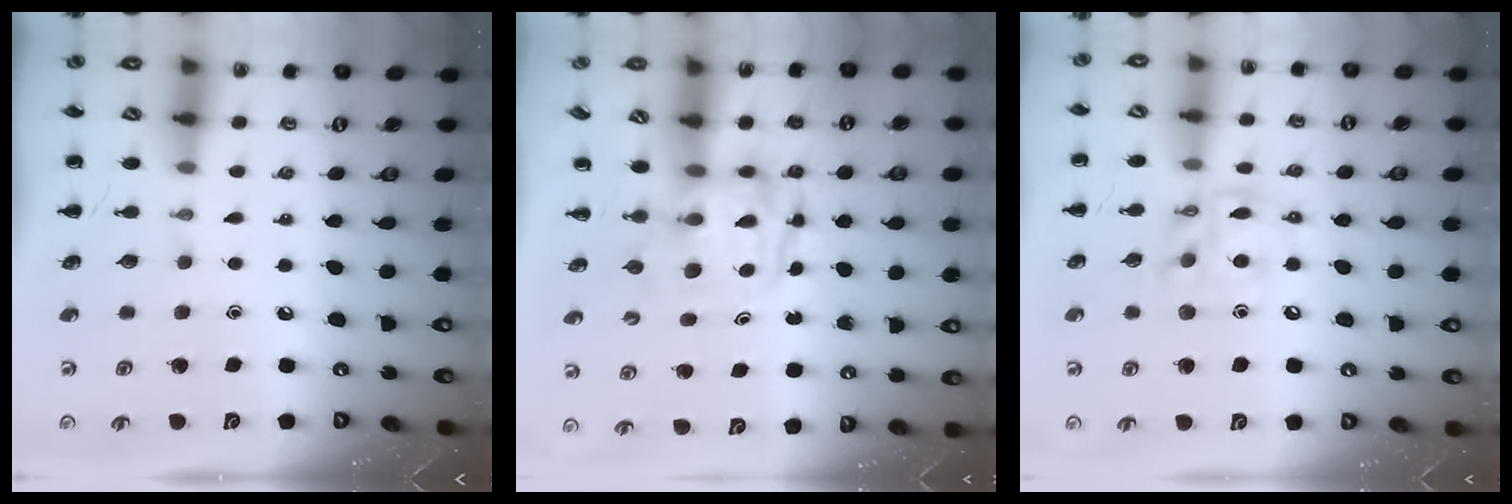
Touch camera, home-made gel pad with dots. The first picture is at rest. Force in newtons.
{"total": 3.9, "press": 3.9, "slide": 0.4}
{"total": 12.8, "press": 12.5, "slide": 2.5}